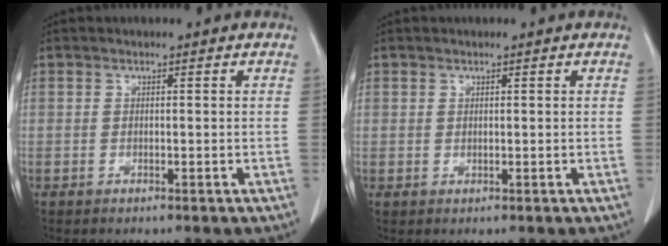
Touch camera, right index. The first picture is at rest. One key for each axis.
{"total": 0.9, "fx": 0.3, "fy": 0.8, "fz": 0.1, "tx": 0.007, "ty": 0.001, "tz": 0.001}